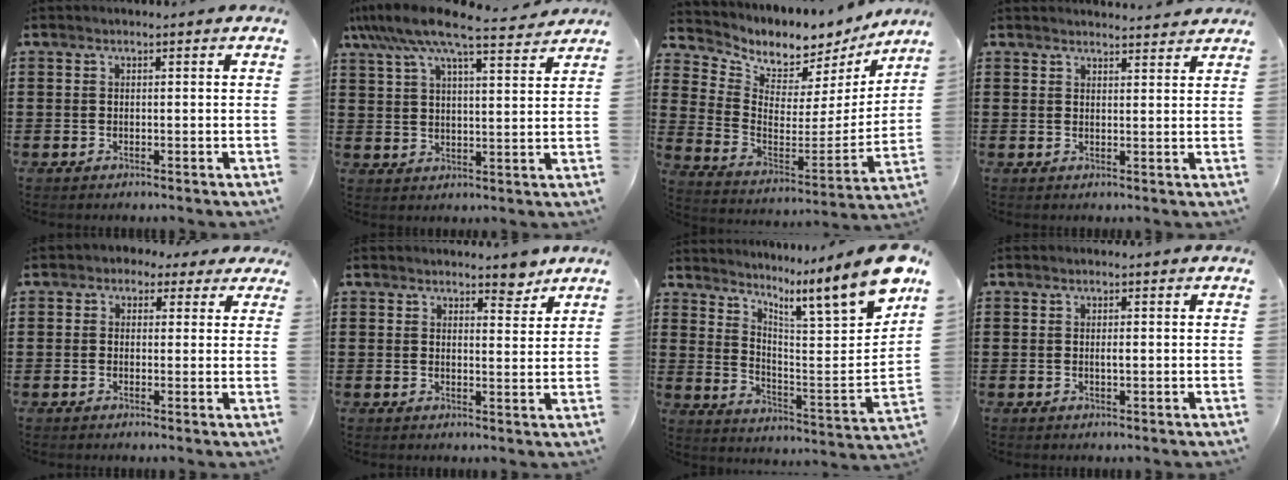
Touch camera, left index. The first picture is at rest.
{"total": 9.0, "force": [7.5, 1.3, 4.8], "torque": [-0.118, -0.026, 0.132]}
{"total": 4.7, "force": [4.2, 2.2, -0.3], "torque": [-0.024, -0.054, 0.068]}
{"total": 2.2, "force": [2.2, -0.1, 0.1], "torque": [-0.008, -0.006, 0.042]}
{"total": 2.1, "force": [0.7, 1.8, 0.8], "torque": [-0.025, 0.011, 0.011]}
{"total": 4.3, "force": [3.8, 1.3, 1.5], "torque": [-0.021, -0.013, 0.067]}
{"total": 9.9, "force": [7.9, -0.6, 5.9], "torque": [-0.091, -0.092, 0.115]}
{"total": 1.0, "force": [0.1, 0.1, 1.0], "torque": [-0.020, -0.002, 0.002]}